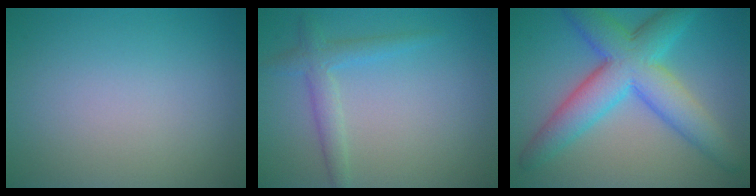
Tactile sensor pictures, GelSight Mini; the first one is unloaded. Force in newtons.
{"total": 2.3, "press": 2.3, "slide": 0.0}
{"total": 8.5, "press": 8.5, "slide": 0.0}